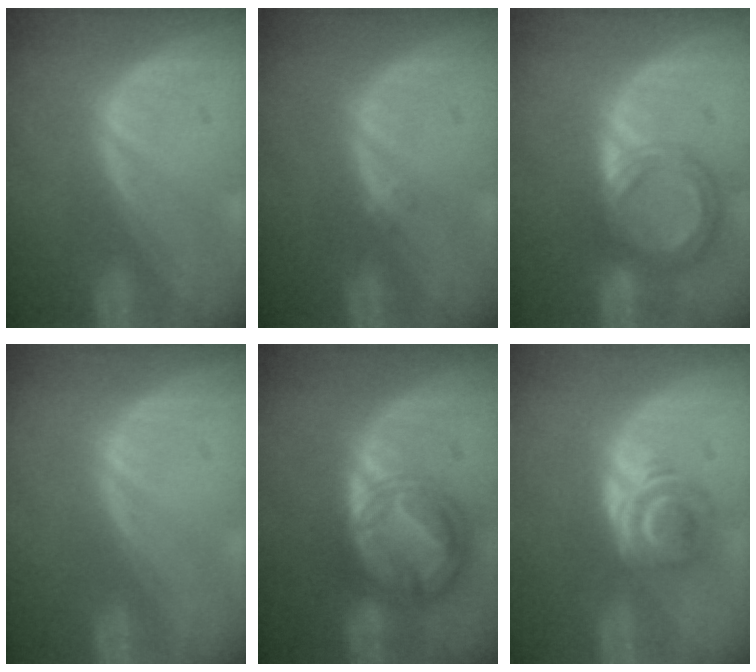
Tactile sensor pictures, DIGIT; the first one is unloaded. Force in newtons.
{"total": 0.8, "press": 0.7, "slide": 0.4}
{"total": 6.7, "press": 6.2, "slide": 2.5}
{"total": 0.0}
{"total": 9.0, "press": 9.0, "slide": 0.7}
{"total": 6.1, "press": 5.0, "slide": 3.5}